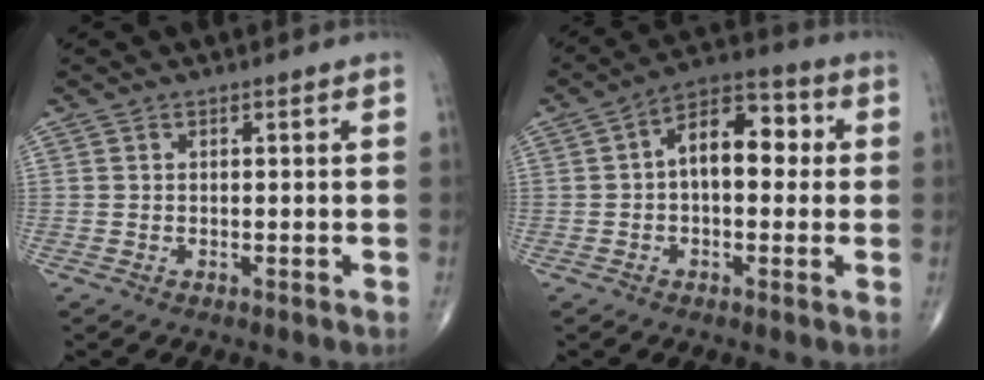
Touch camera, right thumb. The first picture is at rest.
{"total": 10.7, "force": [1.0, 6.2, 8.7], "torque": [-0.111, 0.035, 0.004]}